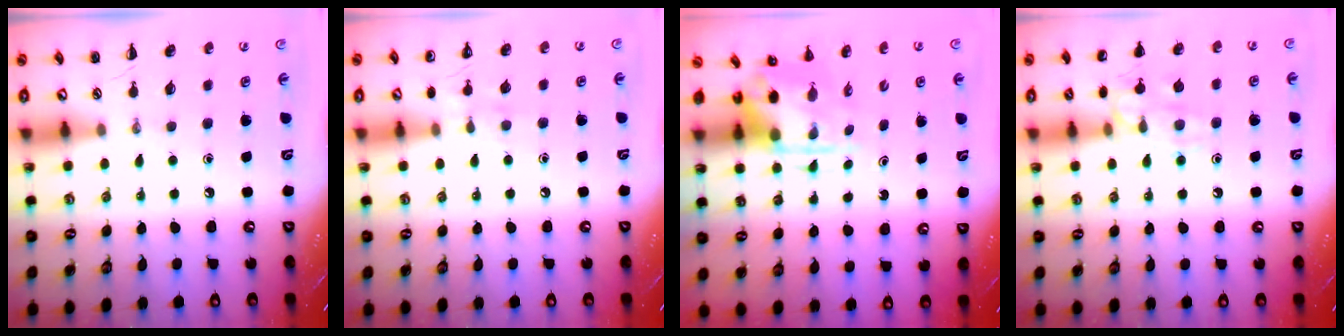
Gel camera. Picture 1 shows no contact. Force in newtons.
{"total": 5.8, "press": 5.5, "slide": 1.7}
{"total": 3.9, "press": 3.8, "slide": 0.7}
{"total": 11.7, "press": 11.6, "slide": 0.7}